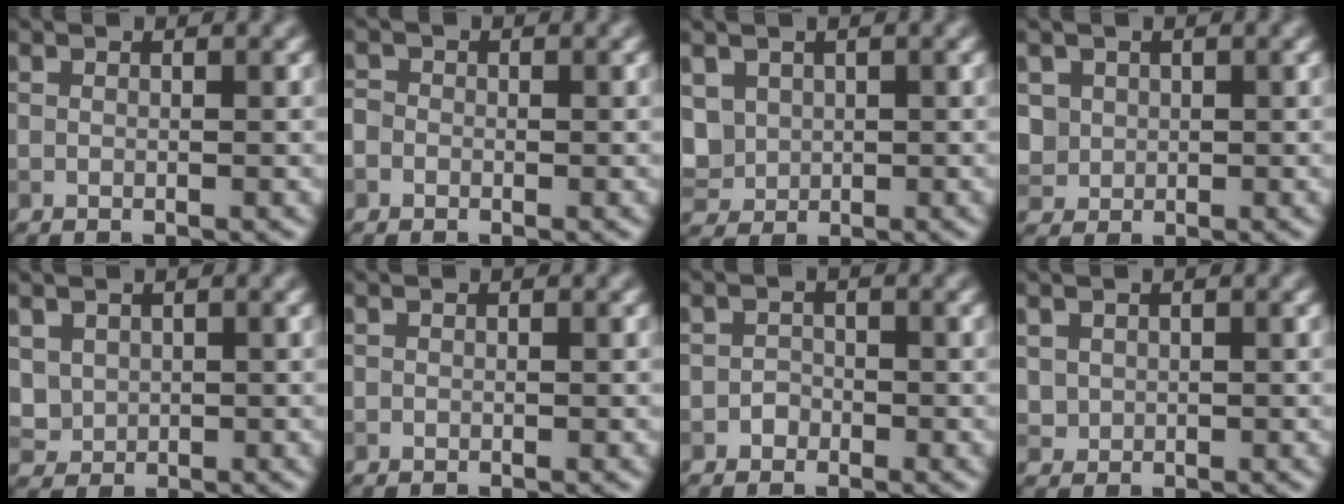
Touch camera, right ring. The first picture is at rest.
{"total": 1.5, "force": [-0.4, 1.4, 0.5], "torque": [-0.005, 0.002, -0.014]}
{"total": 3.3, "force": [0.6, 2.8, 1.5], "torque": [-0.048, -0.004, 0.017]}
{"total": 1.9, "force": [0.4, 1.8, 0.4], "torque": [-0.015, -0.010, 0.018]}
{"total": 1.9, "force": [0.6, 1.6, 0.7], "torque": [-0.020, -0.009, 0.022]}
{"total": 0.0}
{"total": 1.1, "force": [-0.7, 0.8, 0.1], "torque": [0.003, -0.002, -0.013]}
{"total": 0.9, "force": [0.3, 0.9, 0.2], "torque": [-0.006, -0.005, 0.013]}